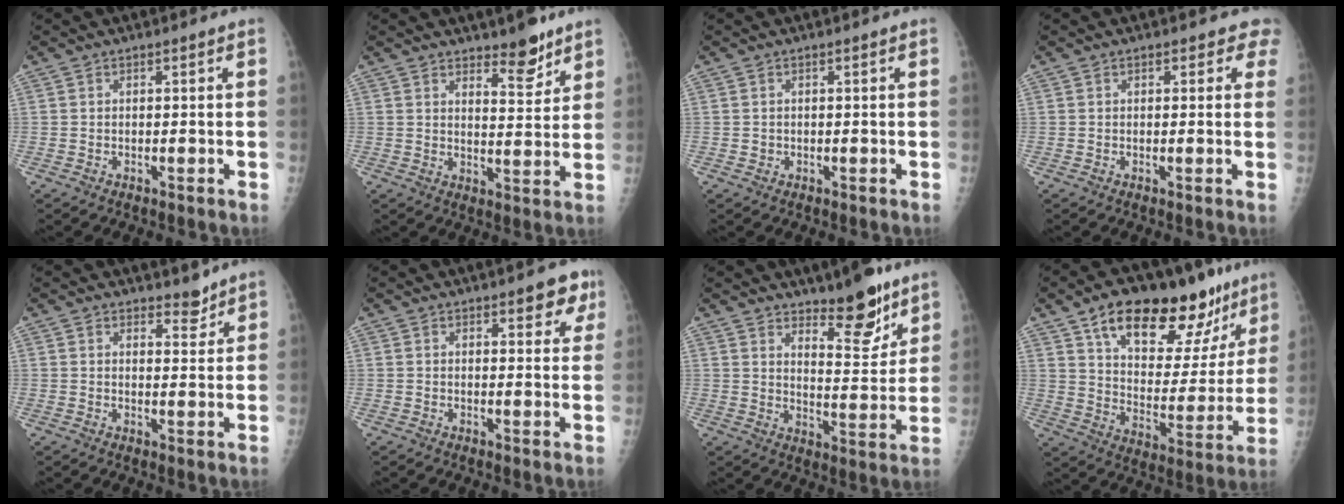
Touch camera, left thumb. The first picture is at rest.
{"total": 6.4, "force": [4.9, 2.2, 3.6], "torque": [-0.029, -0.039, 0.071]}
{"total": 0.5, "force": [-0.1, 0.5, 0.0], "torque": [0.007, 0.002, -0.002]}
{"total": 2.7, "force": [1.8, 1.6, 1.2], "torque": [0.018, -0.002, 0.012]}
{"total": 3.2, "force": [2.8, 1.2, 1.0], "torque": [0.000, -0.023, 0.041]}
{"total": 5.6, "force": [3.2, 2.5, 3.9], "torque": [-0.016, -0.012, 0.033]}
{"total": 11.3, "force": [8.2, 3.7, 6.8], "torque": [-0.070, -0.068, 0.132]}
{"total": 25.7, "force": [16.2, 11.8, 16.1], "torque": [-0.191, -0.047, 0.249]}